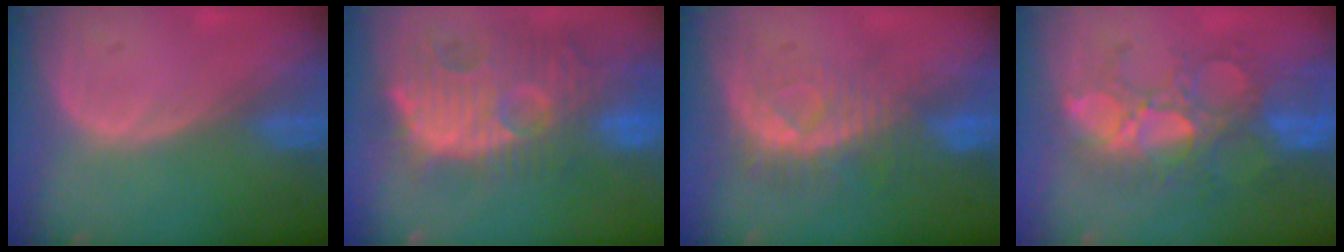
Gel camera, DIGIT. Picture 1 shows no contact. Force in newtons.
{"total": 13.5, "press": 12.4, "slide": 5.3}
{"total": 8.0, "press": 7.2, "slide": 3.5}
{"total": 11.0, "press": 9.5, "slide": 5.5}